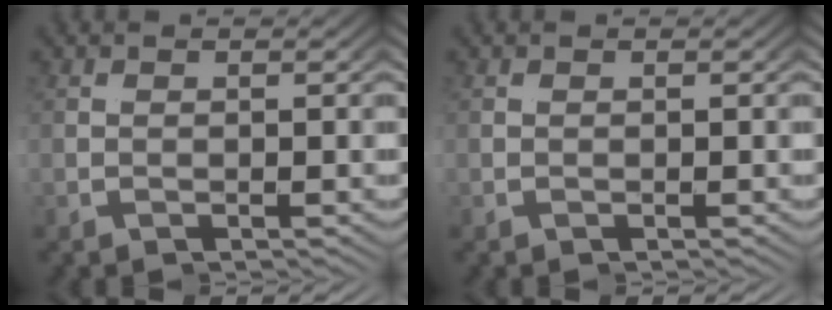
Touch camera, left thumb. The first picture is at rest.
{"total": 0.0}